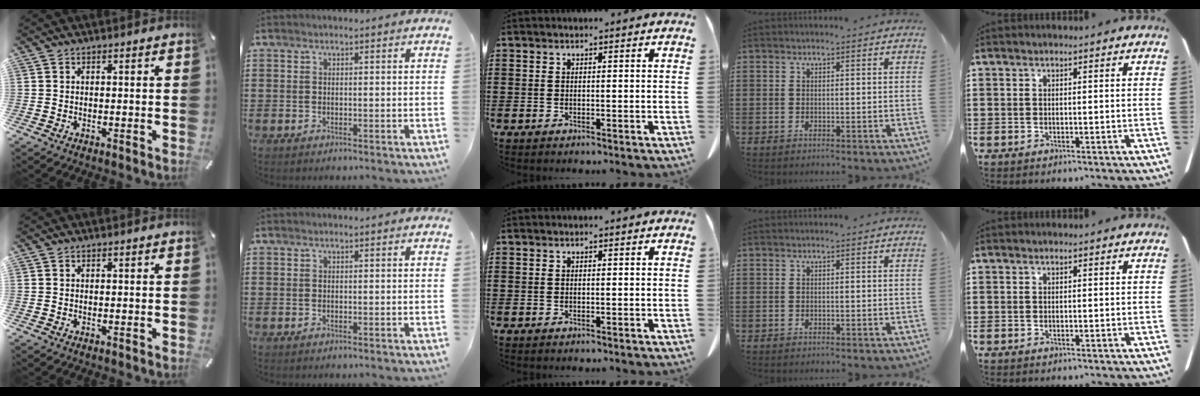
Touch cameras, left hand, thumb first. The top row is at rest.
{}